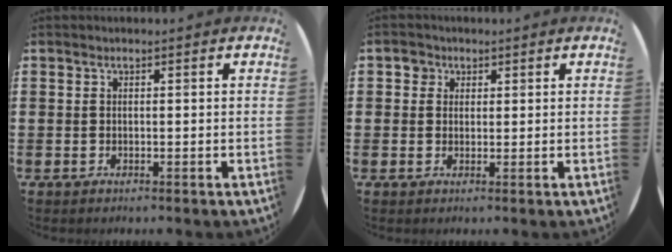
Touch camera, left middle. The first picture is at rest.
{"total": 1.7, "force": [1.1, 1.3, 0.1], "torque": [0.012, -0.002, 0.018]}